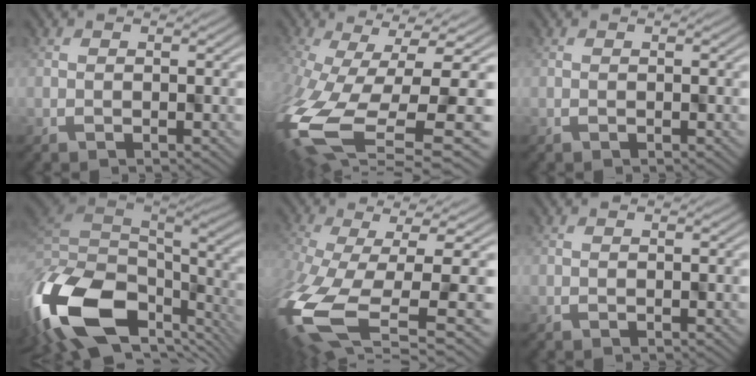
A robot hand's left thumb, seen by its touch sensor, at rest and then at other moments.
{"total": 13.5, "force": [-0.7, 4.6, 12.6], "torque": [-0.291, -0.038, 0.010]}
{"total": 0.0}
{"total": 15.7, "force": [-3.3, 7.7, 13.2], "torque": [-0.304, -0.042, -0.033]}
{"total": 11.9, "force": [-1.4, 4.7, 10.8], "torque": [-0.267, -0.037, -0.009]}
{"total": 0.0}